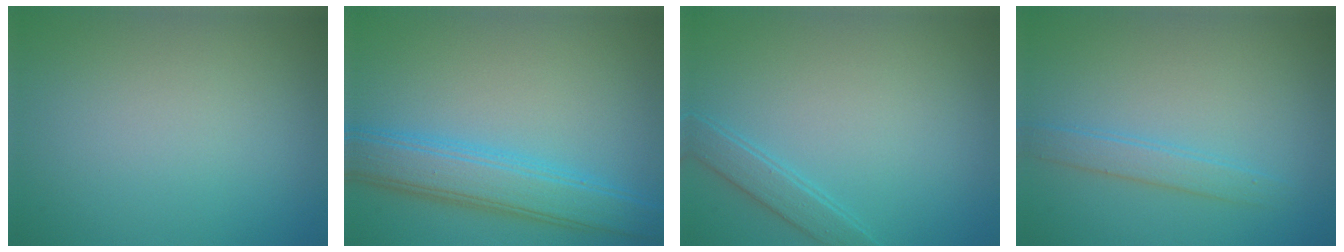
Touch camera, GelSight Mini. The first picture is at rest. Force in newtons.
{"total": 5.7, "press": 5.7, "slide": 0.1}
{"total": 1.9, "press": 1.9, "slide": 0.1}
{"total": 1.9, "press": 1.9, "slide": 0.1}